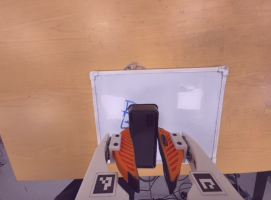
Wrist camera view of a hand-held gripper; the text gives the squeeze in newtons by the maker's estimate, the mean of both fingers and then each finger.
{"total": 8.0, "left": 5.8, "right": 10.2}